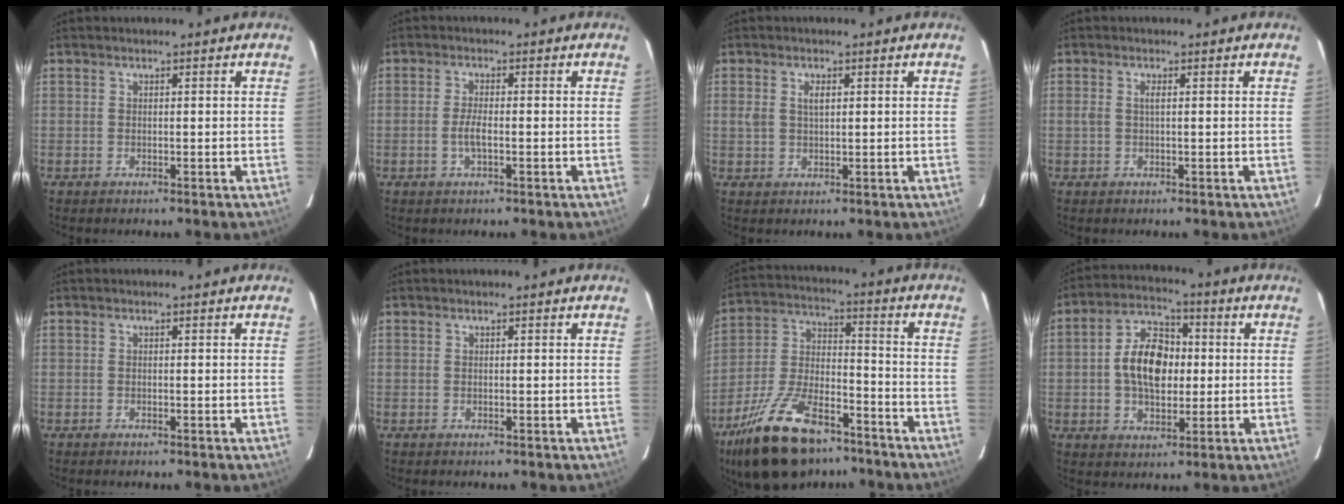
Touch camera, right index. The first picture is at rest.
{"total": 2.7, "force": [-0.8, 0.5, 2.5], "torque": [-0.052, -0.001, -0.016]}
{"total": 2.6, "force": [0.8, 1.3, 2.1], "torque": [-0.039, 0.002, 0.016]}
{"total": 1.3, "force": [0.2, 0.2, 1.2], "torque": [-0.025, 0.002, 0.002]}
{"total": 0.0}
{"total": 0.0}
{"total": 21.9, "force": [-15.0, 9.8, 12.6], "torque": [-0.253, -0.003, -0.251]}
{"total": 11.3, "force": [0.2, 7.1, 8.8], "torque": [-0.160, 0.025, 0.002]}